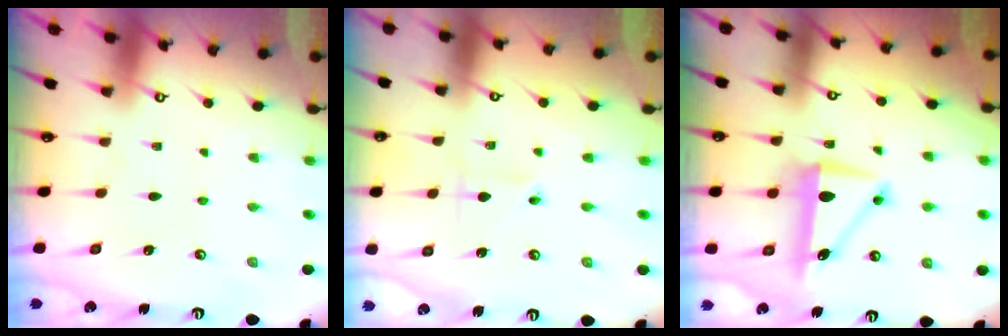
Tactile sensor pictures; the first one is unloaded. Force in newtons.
{"total": 2.1, "press": 1.9, "slide": 0.7}
{"total": 8.4, "press": 8.0, "slide": 2.5}